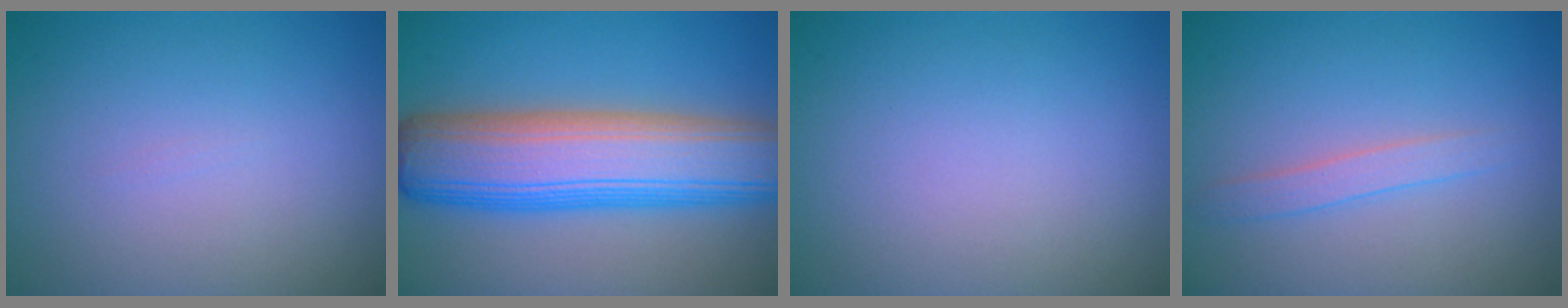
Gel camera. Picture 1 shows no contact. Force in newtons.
{"total": 11.1, "press": 11.1, "slide": 0.6}
{"total": 0.0}
{"total": 1.5, "press": 1.5, "slide": 0.1}